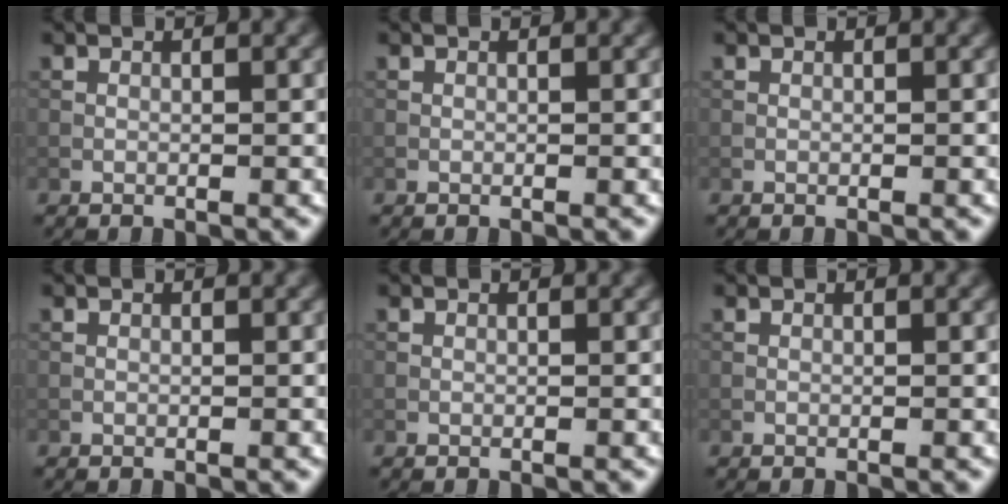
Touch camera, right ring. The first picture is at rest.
{"total": 0.0}
{"total": 0.0}
{"total": 0.0}
{"total": 0.0}
{"total": 0.0}